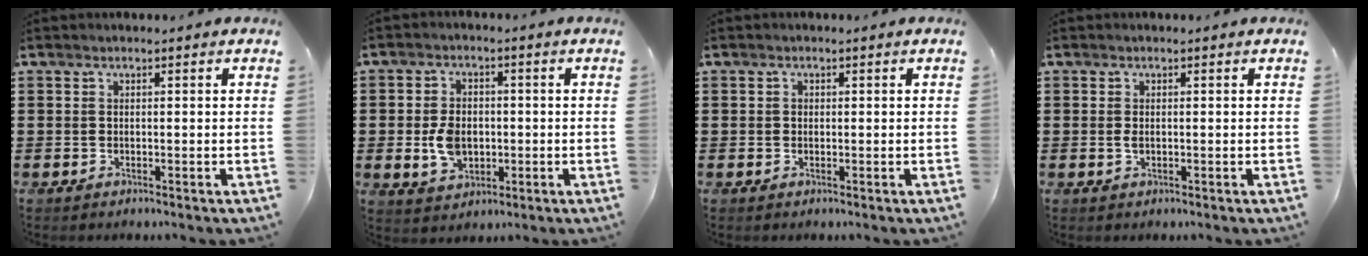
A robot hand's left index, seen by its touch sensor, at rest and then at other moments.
{"total": 5.6, "force": [-0.6, 4.0, 3.9], "torque": [-0.082, 0.001, -0.016]}
{"total": 0.6, "force": [0.2, 0.6, 0.2], "torque": [-0.006, 0.004, 0.003]}
{"total": 1.1, "force": [0.0, 0.5, 1.0], "torque": [-0.020, 0.001, -0.001]}